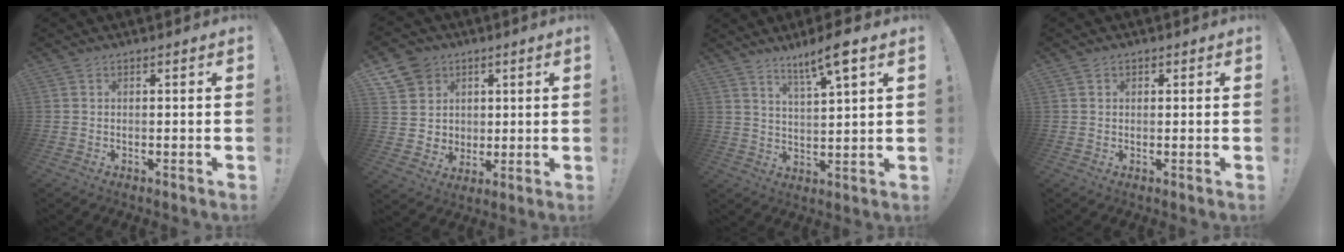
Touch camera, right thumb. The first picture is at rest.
{"total": 10.2, "force": [4.1, 9.0, 2.5], "torque": [-0.040, -0.013, 0.089]}
{"total": 8.6, "force": [6.0, 0.8, 6.1], "torque": [-0.105, -0.032, 0.098]}
{"total": 1.0, "force": [0.3, 0.9, 0.3], "torque": [0.000, -0.001, 0.005]}